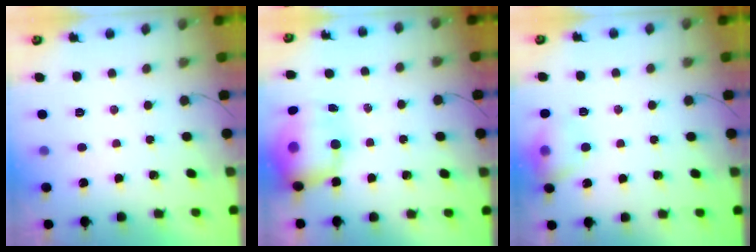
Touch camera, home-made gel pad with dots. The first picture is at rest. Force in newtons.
{"total": 13.5, "press": 13.1, "slide": 3.4}
{"total": 10.6, "press": 10.5, "slide": 1.6}